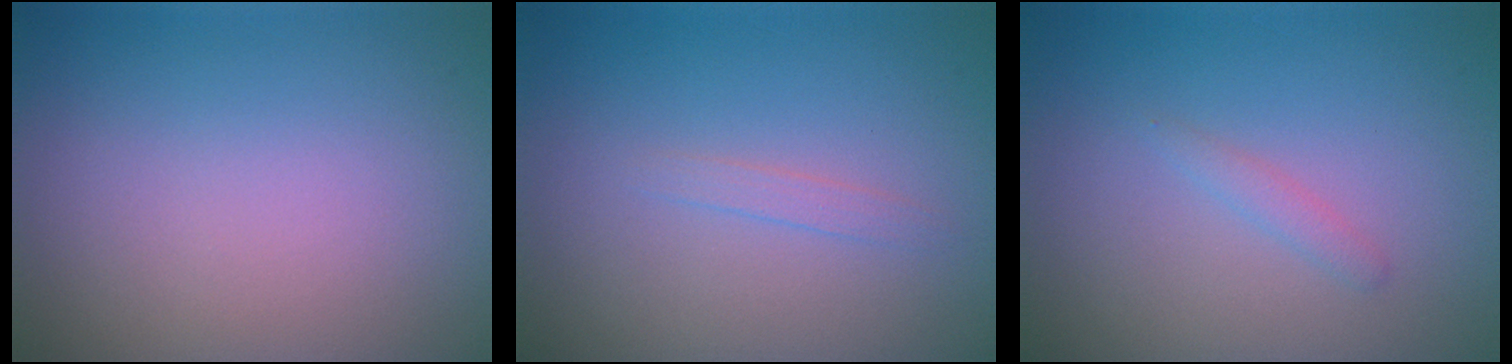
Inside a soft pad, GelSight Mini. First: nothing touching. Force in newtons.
{"total": 0.8, "press": 0.8, "slide": 0.0}
{"total": 0.9, "press": 0.9, "slide": 0.0}